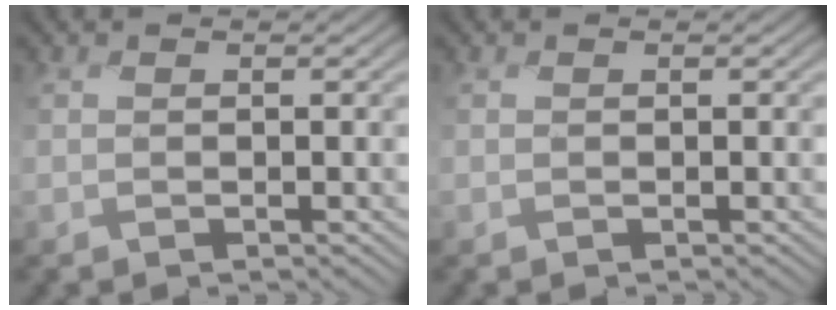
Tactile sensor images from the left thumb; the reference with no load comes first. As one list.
[{"total": 0.0}]